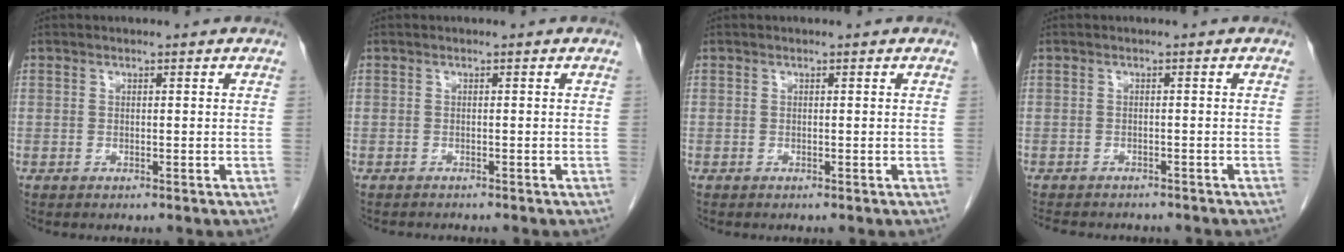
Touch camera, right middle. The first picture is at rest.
{"total": 1.5, "force": [-1.5, 0.1, 0.4], "torque": [-0.010, -0.005, -0.018]}
{"total": 0.0}
{"total": 8.1, "force": [-7.0, 2.8, 2.9], "torque": [-0.051, 0.001, -0.089]}